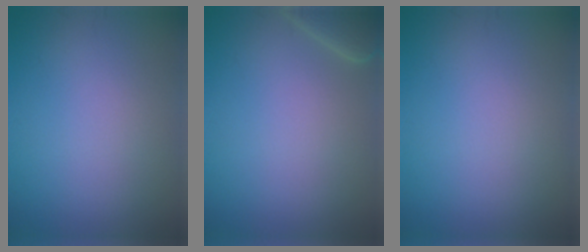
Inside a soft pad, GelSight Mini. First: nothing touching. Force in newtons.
{"total": 2.4, "press": 2.3, "slide": 0.4}
{"total": 0.0}